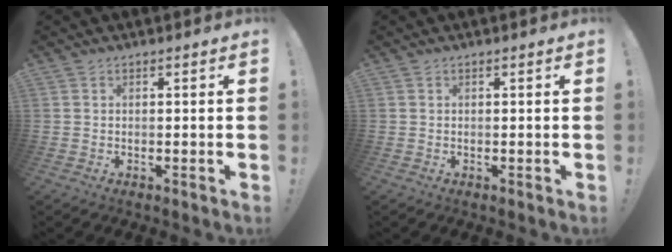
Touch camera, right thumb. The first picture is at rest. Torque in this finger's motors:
{"motor_torque": [0.00, 0.00, 0.00, 0.00, 0.00]}